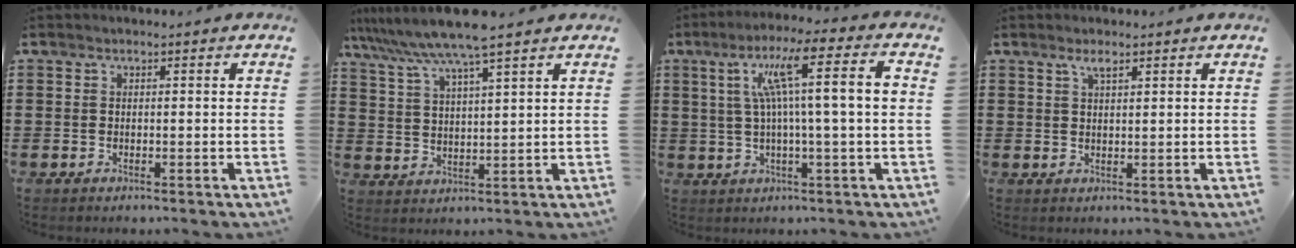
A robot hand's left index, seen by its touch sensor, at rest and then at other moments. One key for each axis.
{"total": 7.7, "fx": 6.4, "fy": -0.4, "fz": 4.3, "tx": -0.103, "ty": -0.029, "tz": 0.110}
{"total": 11.7, "fx": 2.8, "fy": 0.6, "fz": 11.3, "tx": -0.215, "ty": 0.008, "tz": 0.042}
{"total": 1.8, "fx": 1.3, "fy": 0.5, "fz": 1.2, "tx": -0.028, "ty": 0.002, "tz": 0.023}